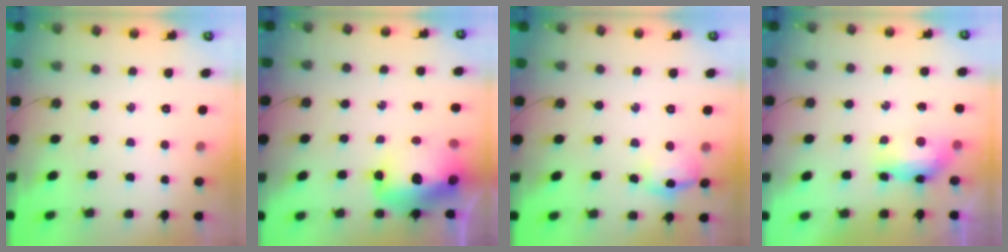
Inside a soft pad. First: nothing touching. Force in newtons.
{"total": 19.6, "press": 19.4, "slide": 2.2}
{"total": 12.0, "press": 12.0, "slide": 0.8}
{"total": 11.0, "press": 8.8, "slide": 6.6}